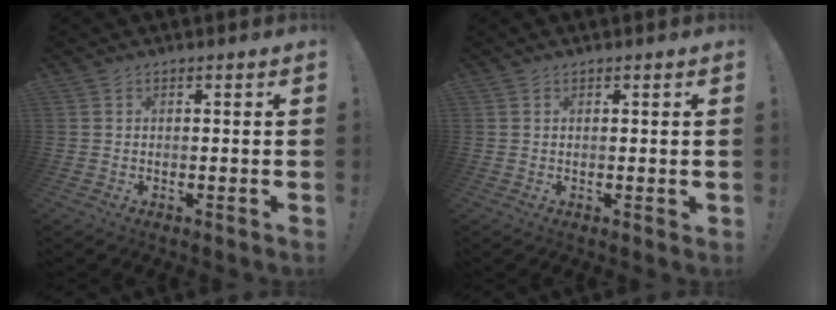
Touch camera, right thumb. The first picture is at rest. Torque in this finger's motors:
{"motor_torque": [0.01, -0.08, 0.11, -0.17, 0.04]}